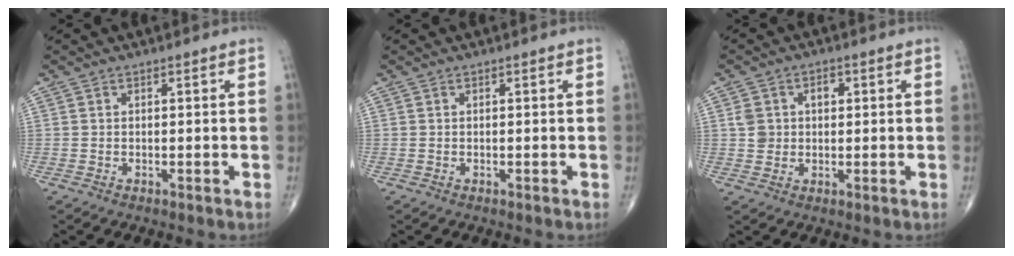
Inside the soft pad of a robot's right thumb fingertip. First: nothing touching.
{"total": 0.0}
{"total": 4.8, "force": [1.0, 4.1, 2.4], "torque": [-0.019, 0.007, 0.018]}